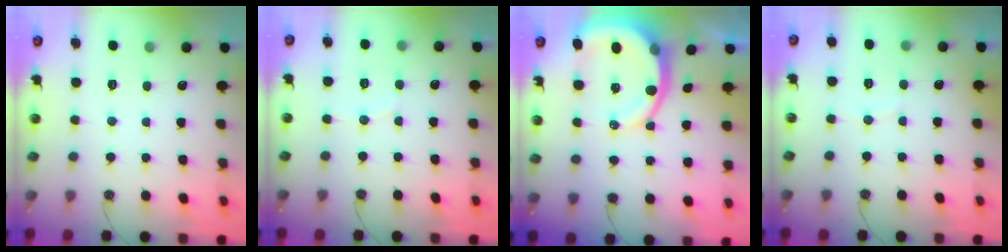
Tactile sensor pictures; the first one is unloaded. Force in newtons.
{"total": 4.0, "press": 4.0, "slide": 0.4}
{"total": 12.0, "press": 11.9, "slide": 1.4}
{"total": 2.4, "press": 2.4, "slide": 0.3}